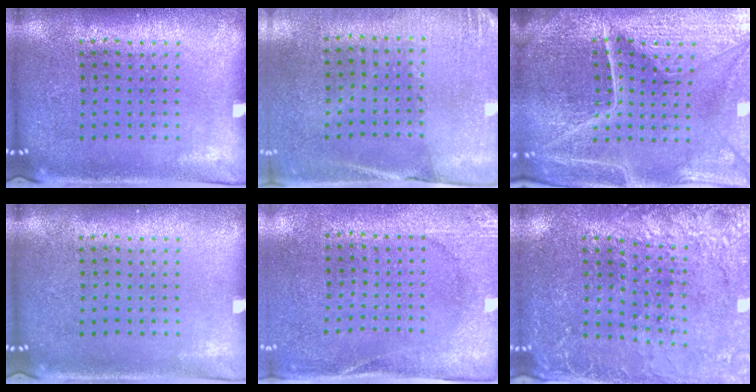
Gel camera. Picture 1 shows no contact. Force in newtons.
{"total": 2.6, "press": 2.3, "slide": 1.1}
{"total": 5.8, "press": 5.3, "slide": 2.4}
{"total": 0.0}
{"total": 2.7, "press": 2.3, "slide": 1.3}
{"total": 2.7, "press": 2.7, "slide": 0.3}